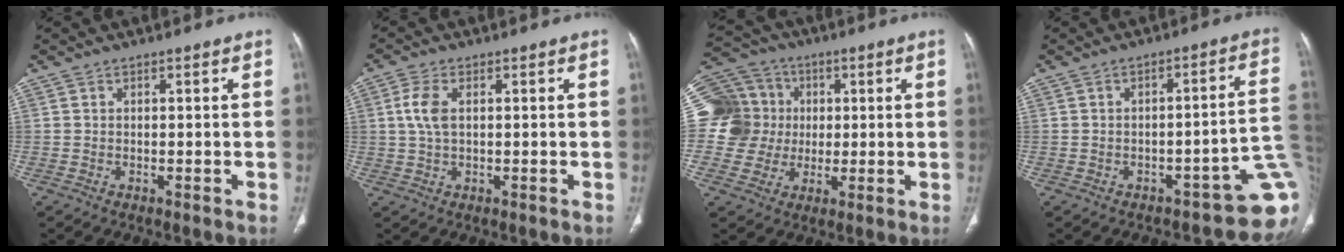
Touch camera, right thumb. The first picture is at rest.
{"total": 4.6, "force": [0.8, 2.6, 3.7], "torque": [-0.094, 0.006, 0.014]}
{"total": 17.4, "force": [1.6, 16.4, 5.6], "torque": [-0.117, 0.042, 0.037]}
{"total": 12.8, "force": [-4.4, 4.8, 11.0], "torque": [-0.100, 0.040, -0.047]}